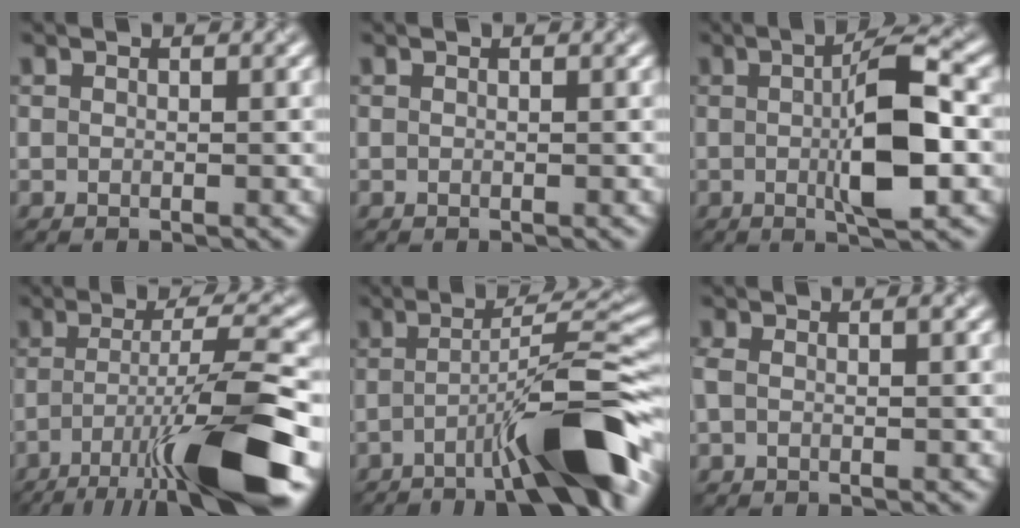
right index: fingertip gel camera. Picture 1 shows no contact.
{"total": 0.0}
{"total": 6.4, "force": [-0.3, 1.1, 6.3], "torque": [-0.109, 0.009, 0.006]}
{"total": 11.9, "force": [-6.6, 1.8, 9.8], "torque": [-0.177, 0.004, -0.097]}
{"total": 10.6, "force": [-5.6, 1.1, 8.9], "torque": [-0.119, 0.030, -0.081]}
{"total": 0.8, "force": [-0.3, 0.1, 0.7], "torque": [-0.017, 0.006, 0.004]}